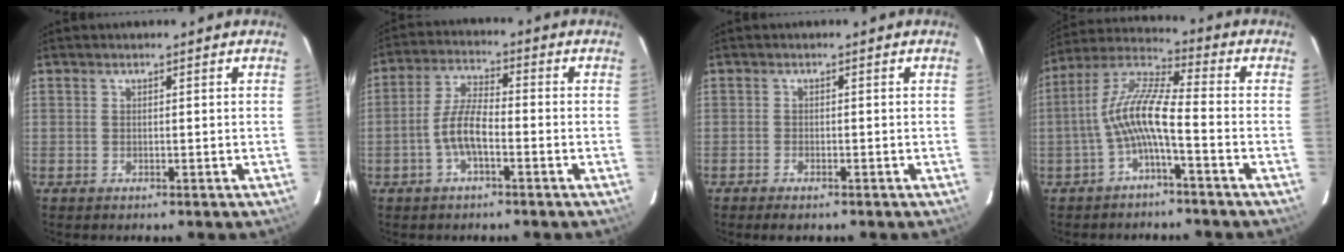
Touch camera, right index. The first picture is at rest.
{"total": 6.6, "force": [-2.6, 2.0, 5.8], "torque": [-0.121, 0.010, -0.049]}
{"total": 1.8, "force": [-1.5, 0.4, 1.0], "torque": [-0.029, -0.003, -0.030]}
{"total": 9.6, "force": [-2.9, 1.1, 9.1], "torque": [-0.201, 0.017, -0.059]}